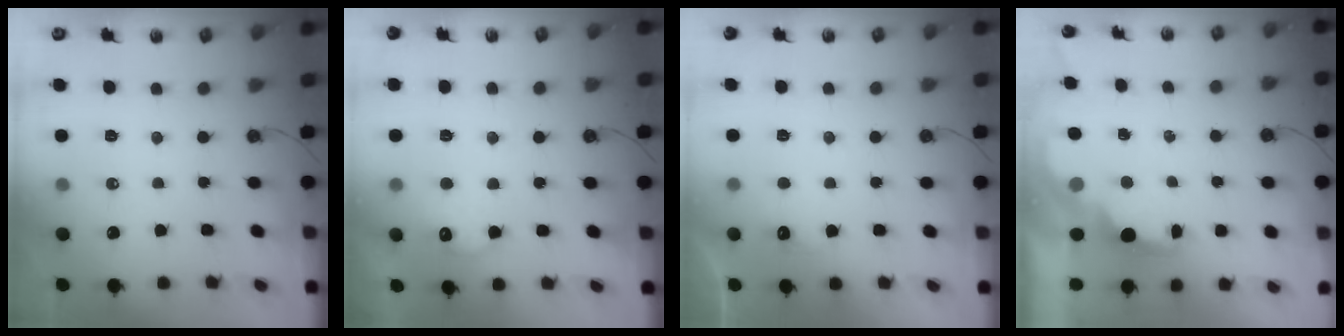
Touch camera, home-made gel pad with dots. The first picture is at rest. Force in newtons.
{"total": 11.8, "press": 11.8, "slide": 0.7}
{"total": 6.4, "press": 6.3, "slide": 1.2}
{"total": 2.1, "press": 1.9, "slide": 0.8}